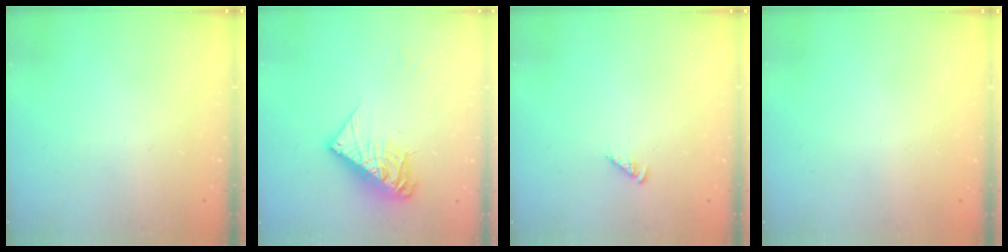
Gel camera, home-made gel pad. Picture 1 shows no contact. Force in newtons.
{"total": 13.5, "press": 13.5, "slide": 1.0}
{"total": 2.4, "press": 2.4, "slide": 0.5}
{"total": 0.0}